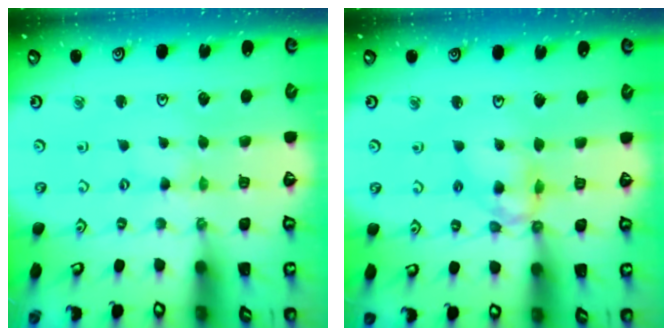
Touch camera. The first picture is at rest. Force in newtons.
{"total": 8.6, "press": 8.5, "slide": 1.0}